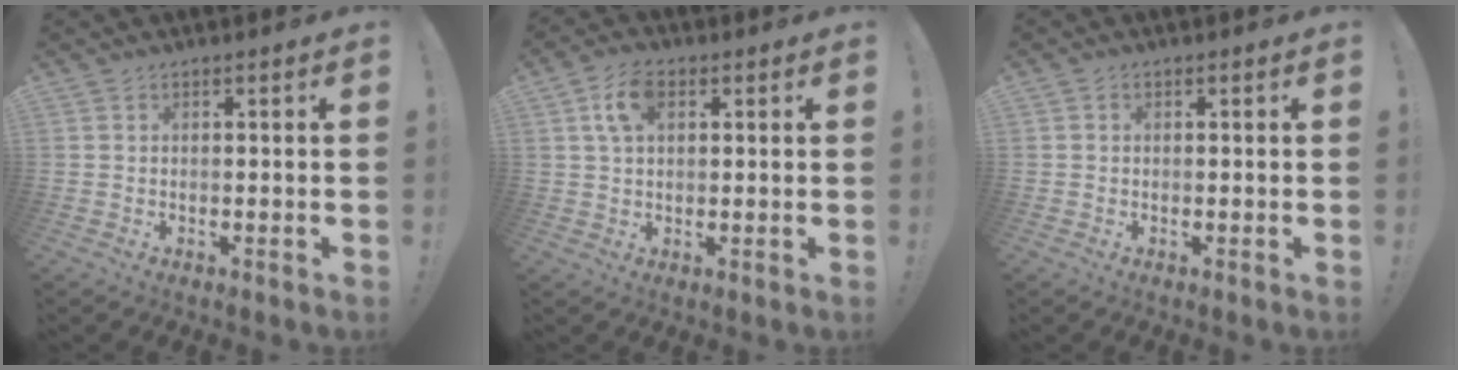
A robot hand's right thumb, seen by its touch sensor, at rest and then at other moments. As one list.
[{"total": 7.9, "force": [2.6, 4.8, 5.8], "torque": [-0.101, 0.010, 0.050]}, {"total": 0.5, "force": [-0.2, 0.5, 0.0], "torque": [-0.003, 0.003, -0.003]}]